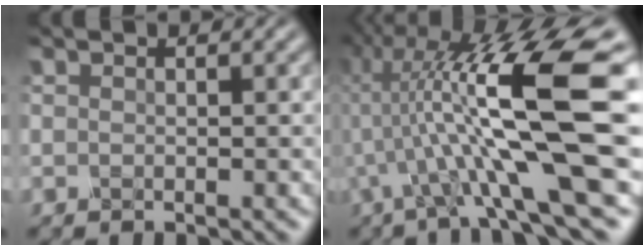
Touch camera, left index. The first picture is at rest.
{"total": 14.8, "force": [0.7, 2.6, 14.5], "torque": [-0.270, 0.013, 0.022]}